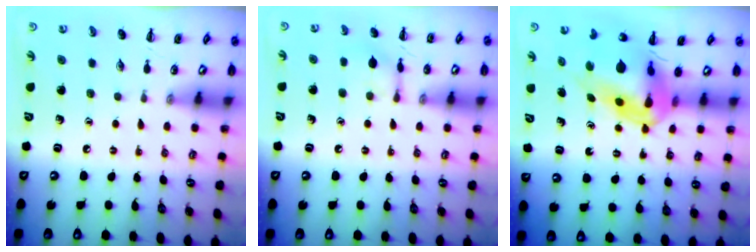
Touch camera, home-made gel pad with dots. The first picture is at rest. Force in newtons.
{"total": 6.8, "press": 6.8, "slide": 0.8}
{"total": 10.8, "press": 10.2, "slide": 3.4}